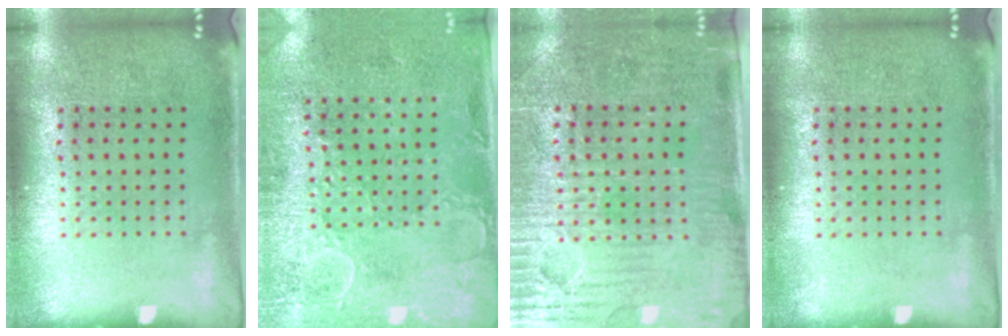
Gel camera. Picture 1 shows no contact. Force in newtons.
{"total": 2.9, "press": 2.6, "slide": 1.2}
{"total": 3.8, "press": 3.5, "slide": 1.4}
{"total": 0.0}